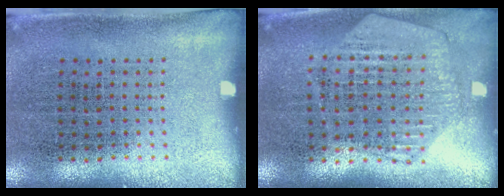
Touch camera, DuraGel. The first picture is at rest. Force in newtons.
{"total": 1.1, "press": 1.1, "slide": 0.1}